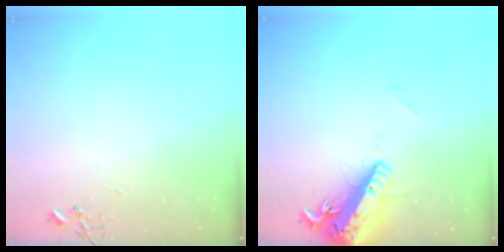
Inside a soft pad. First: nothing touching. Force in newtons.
{"total": 18.1, "press": 17.7, "slide": 3.9}